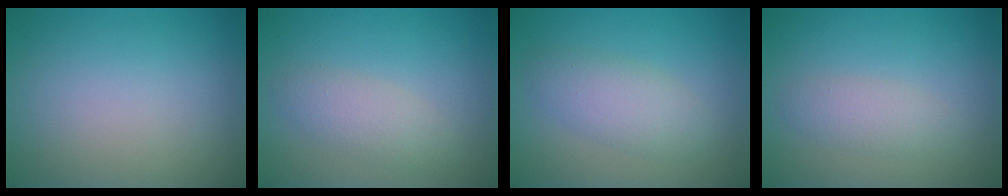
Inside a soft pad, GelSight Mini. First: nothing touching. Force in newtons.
{"total": 2.4, "press": 2.4, "slide": 0.2}
{"total": 3.3, "press": 3.3, "slide": 0.2}
{"total": 2.0, "press": 2.0, "slide": 0.1}